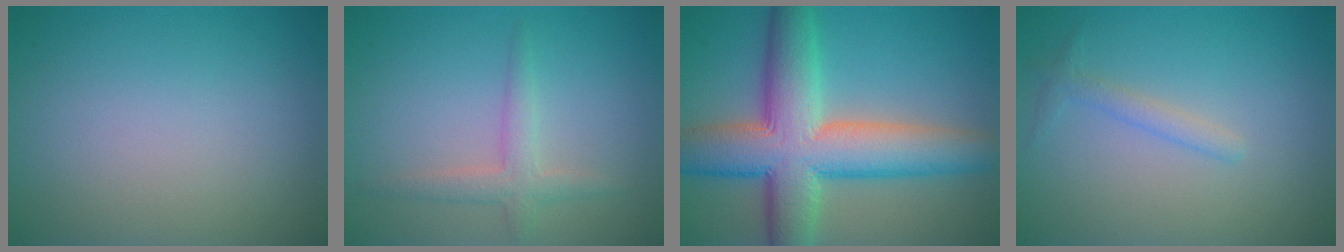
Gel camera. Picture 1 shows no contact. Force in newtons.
{"total": 2.3, "press": 2.3, "slide": 0.1}
{"total": 11.1, "press": 11.1, "slide": 0.4}
{"total": 1.4, "press": 1.4, "slide": 0.1}